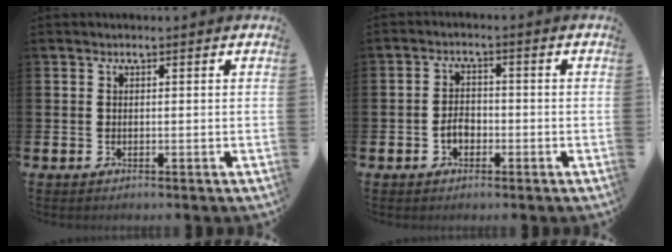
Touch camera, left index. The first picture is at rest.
{"total": 2.6, "force": [-1.0, 1.8, 1.5], "torque": [-0.024, 0.002, -0.023]}